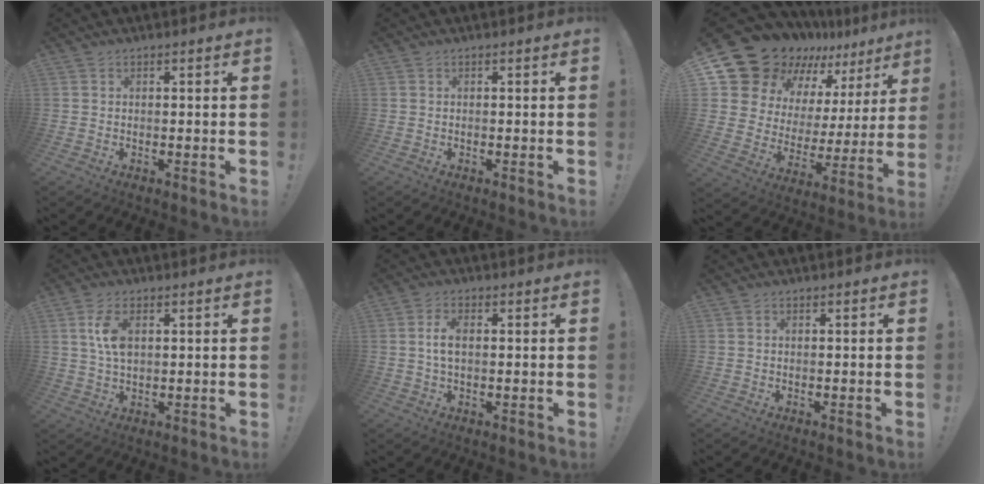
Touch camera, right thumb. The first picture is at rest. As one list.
[{"total": 0.0}, {"total": 17.9, "force": [14.7, 8.7, 5.3], "torque": [-0.098, -0.119, 0.286]}, {"total": 7.0, "force": [1.8, 3.8, 5.6], "torque": [-0.111, -0.004, 0.029]}, {"total": 4.6, "force": [0.6, 2.4, 3.9], "torque": [-0.059, 0.002, 0.008]}, {"total": 0.0}]